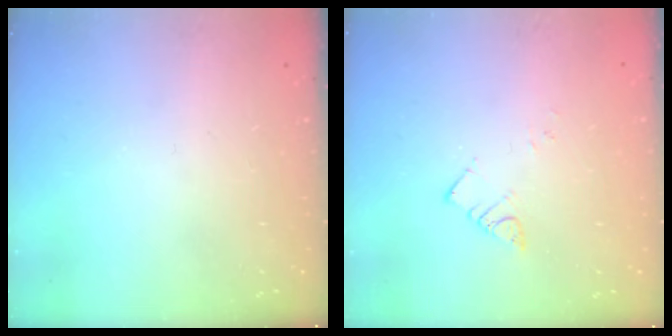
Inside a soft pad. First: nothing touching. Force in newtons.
{"total": 4.0, "press": 4.0, "slide": 0.1}